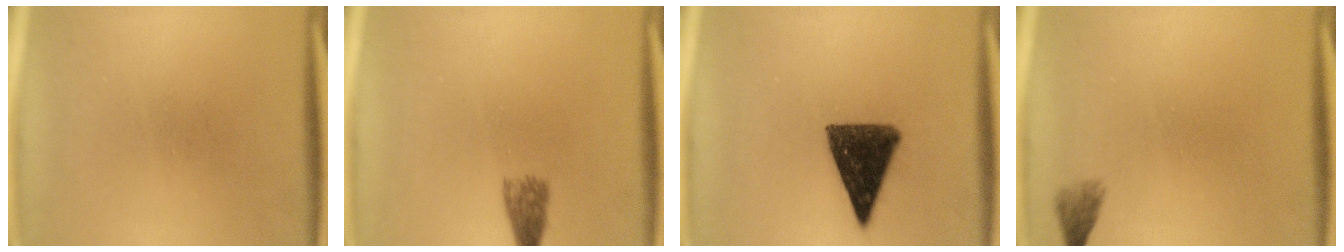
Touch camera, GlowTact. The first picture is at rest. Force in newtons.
{"total": 2.7}
{"total": 12.2}
{"total": 1.5}